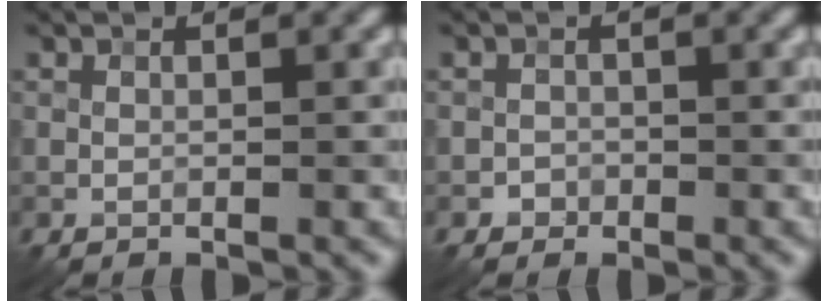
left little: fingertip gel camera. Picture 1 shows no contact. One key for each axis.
{"total": 0.9, "fx": -0.6, "fy": 0.7, "fz": 0.0, "tx": 0.005, "ty": 0.002, "tz": -0.009}